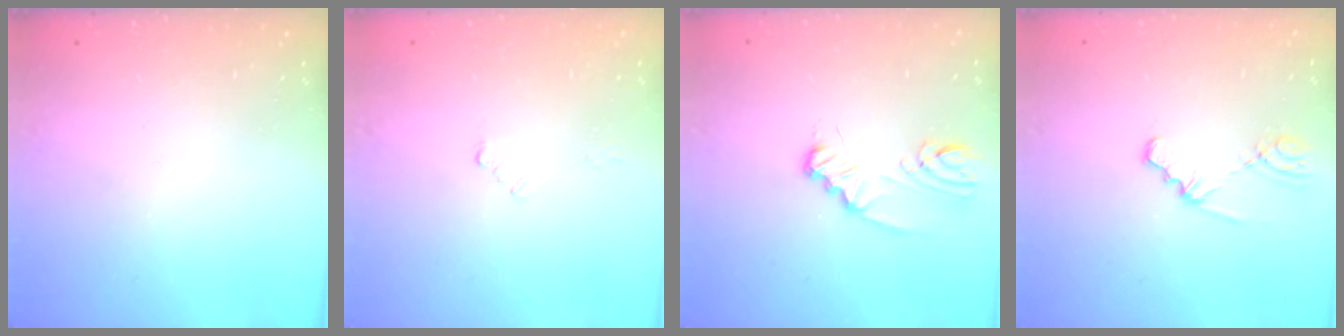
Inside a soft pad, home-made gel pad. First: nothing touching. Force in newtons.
{"total": 2.1, "press": 2.1, "slide": 0.3}
{"total": 4.3, "press": 4.3, "slide": 0.4}
{"total": 1.9, "press": 1.9, "slide": 0.3}